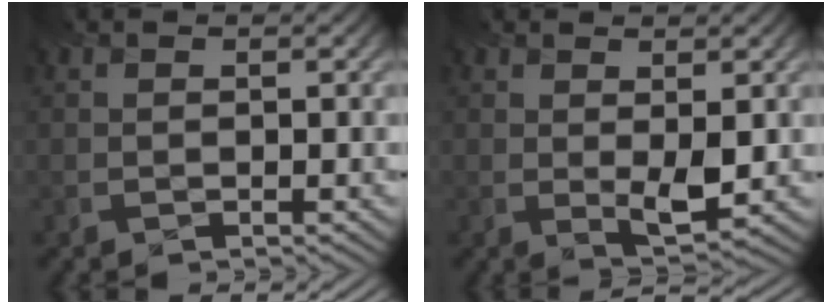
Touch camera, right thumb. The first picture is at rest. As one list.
[{"total": 3.1, "force": [0.4, 1.2, 2.9], "torque": [-0.057, -0.010, 0.012]}]